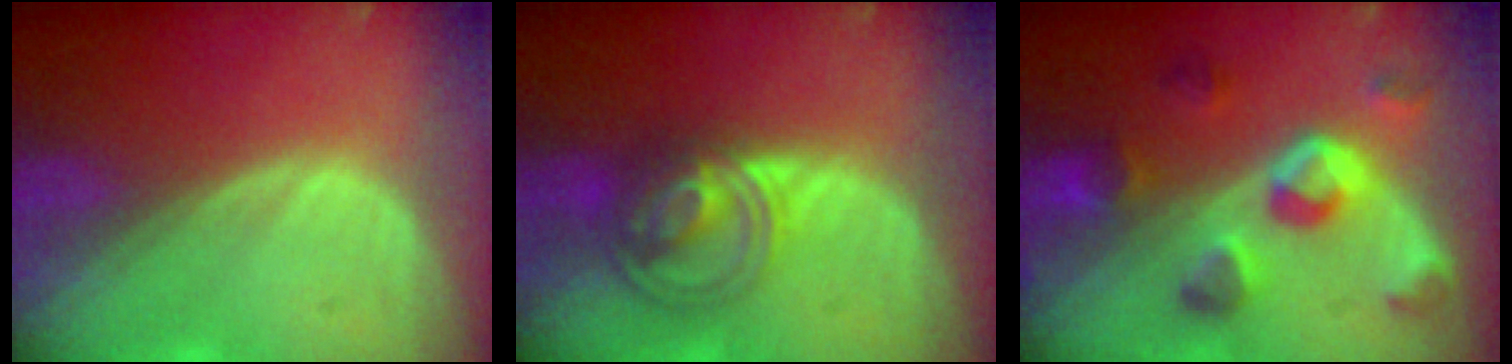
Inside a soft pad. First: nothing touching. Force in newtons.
{"total": 6.7, "press": 6.4, "slide": 2.0}
{"total": 8.0, "press": 7.9, "slide": 1.3}